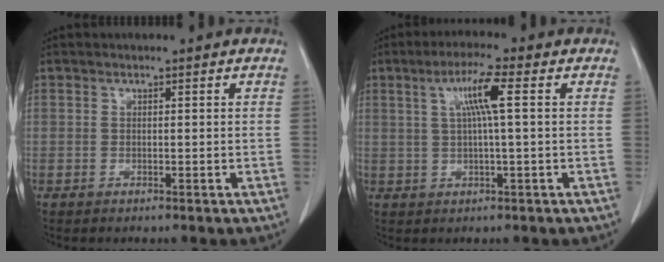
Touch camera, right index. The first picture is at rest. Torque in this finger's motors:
{"motor_torque": [0.78, 0.05, 0.37, 0.11]}